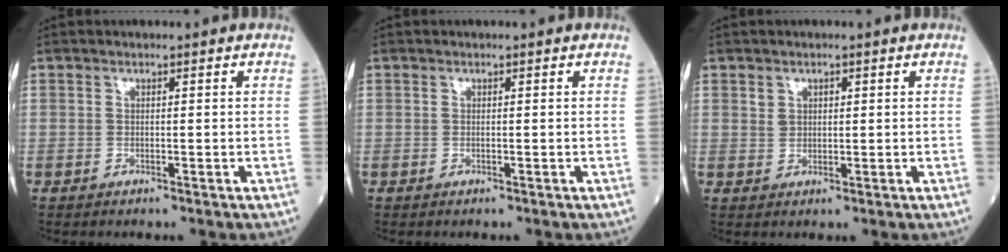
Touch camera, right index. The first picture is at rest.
{"total": 0.0}
{"total": 1.7, "force": [0.7, 1.4, 0.7], "torque": [-0.011, 0.003, 0.013]}